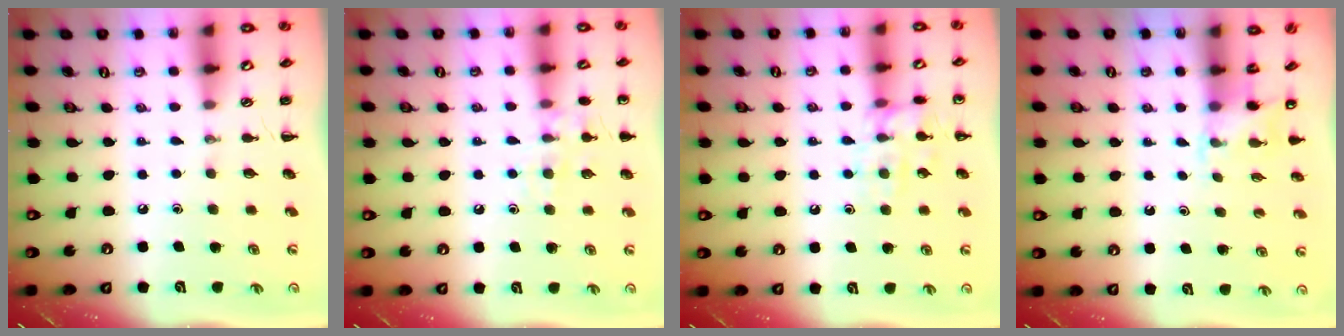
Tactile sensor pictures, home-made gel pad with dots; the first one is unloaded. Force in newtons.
{"total": 9.0, "press": 8.9, "slide": 1.7}
{"total": 10.7, "press": 10.7, "slide": 0.8}
{"total": 2.5, "press": 2.4, "slide": 0.9}